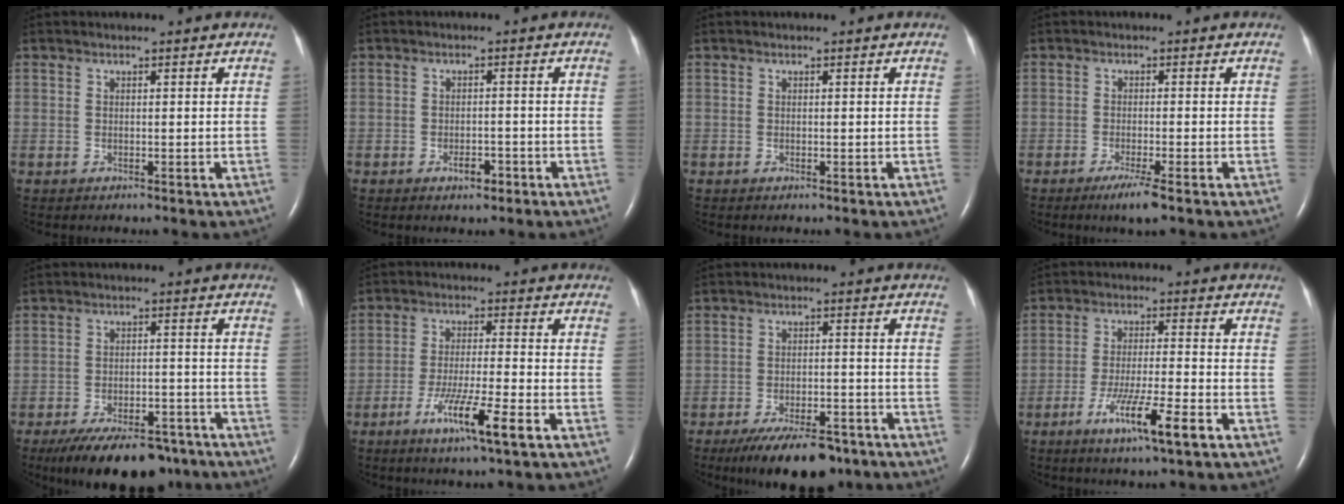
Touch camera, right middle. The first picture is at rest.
{"total": 2.5, "force": [-1.5, 1.1, 1.7], "torque": [-0.025, 0.003, -0.021]}
{"total": 0.0}
{"total": 3.6, "force": [-2.2, -0.1, 2.8], "torque": [-0.055, -0.012, -0.040]}
{"total": 15.1, "force": [-11.5, 6.1, 7.5], "torque": [-0.119, -0.003, -0.167]}
{"total": 8.9, "force": [-4.6, -0.1, 7.6], "torque": [-0.140, -0.018, -0.081]}
{"total": 11.7, "force": [-8.8, 4.1, 6.6], "torque": [-0.102, -0.009, -0.137]}
{"total": 9.2, "force": [-4.8, 0.1, 7.9], "torque": [-0.144, -0.018, -0.083]}